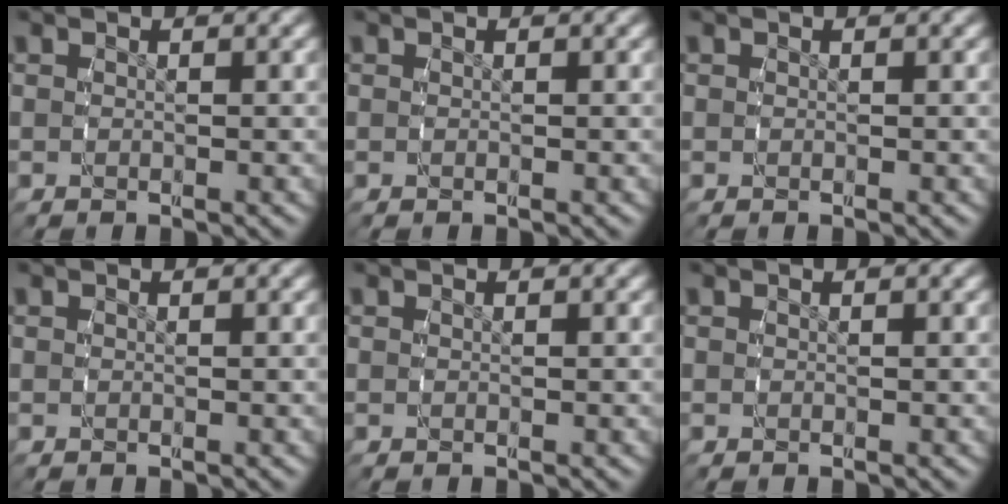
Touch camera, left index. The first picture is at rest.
{"total": 0.0}
{"total": 0.0}
{"total": 0.0}
{"total": 0.0}
{"total": 0.0}